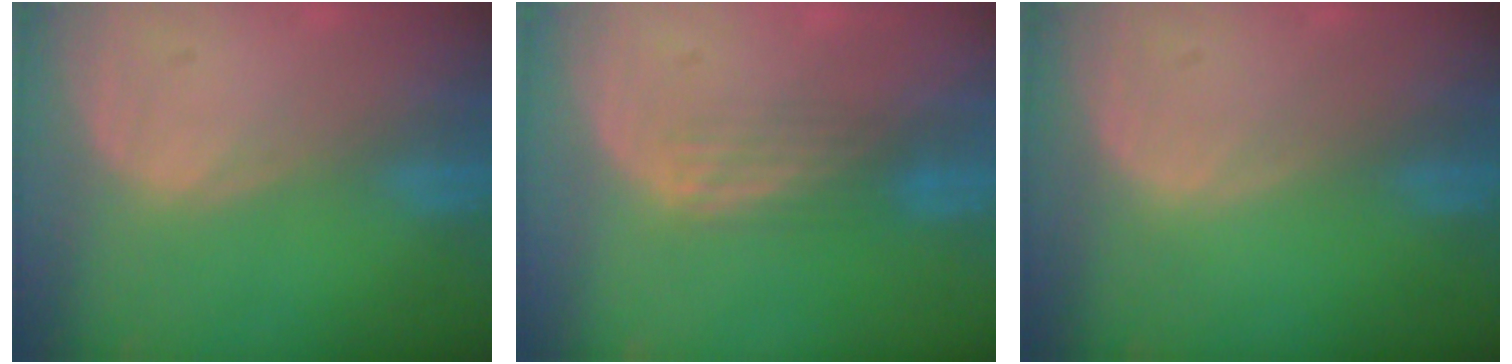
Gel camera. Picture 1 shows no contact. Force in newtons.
{"total": 2.7, "press": 2.6, "slide": 0.8}
{"total": 0.0}